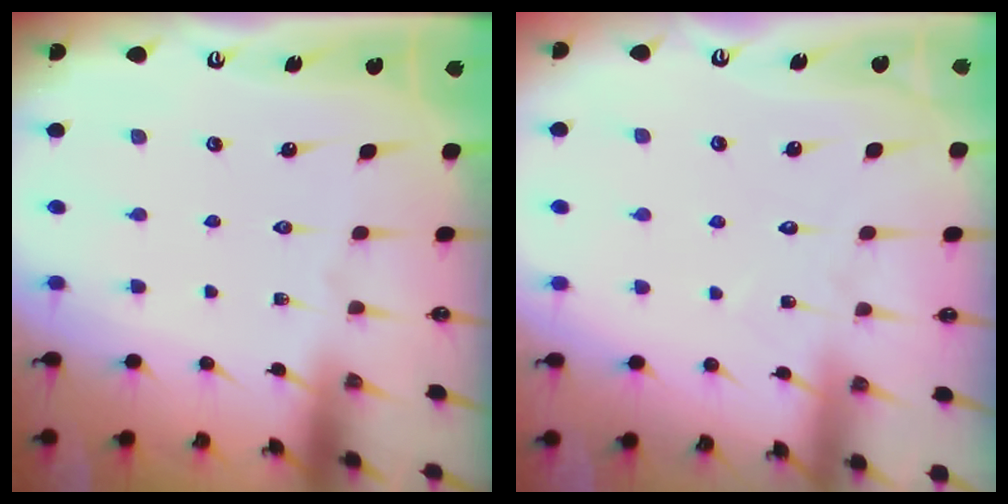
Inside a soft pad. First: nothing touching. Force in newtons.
{"total": 5.5, "press": 5.5, "slide": 0.5}